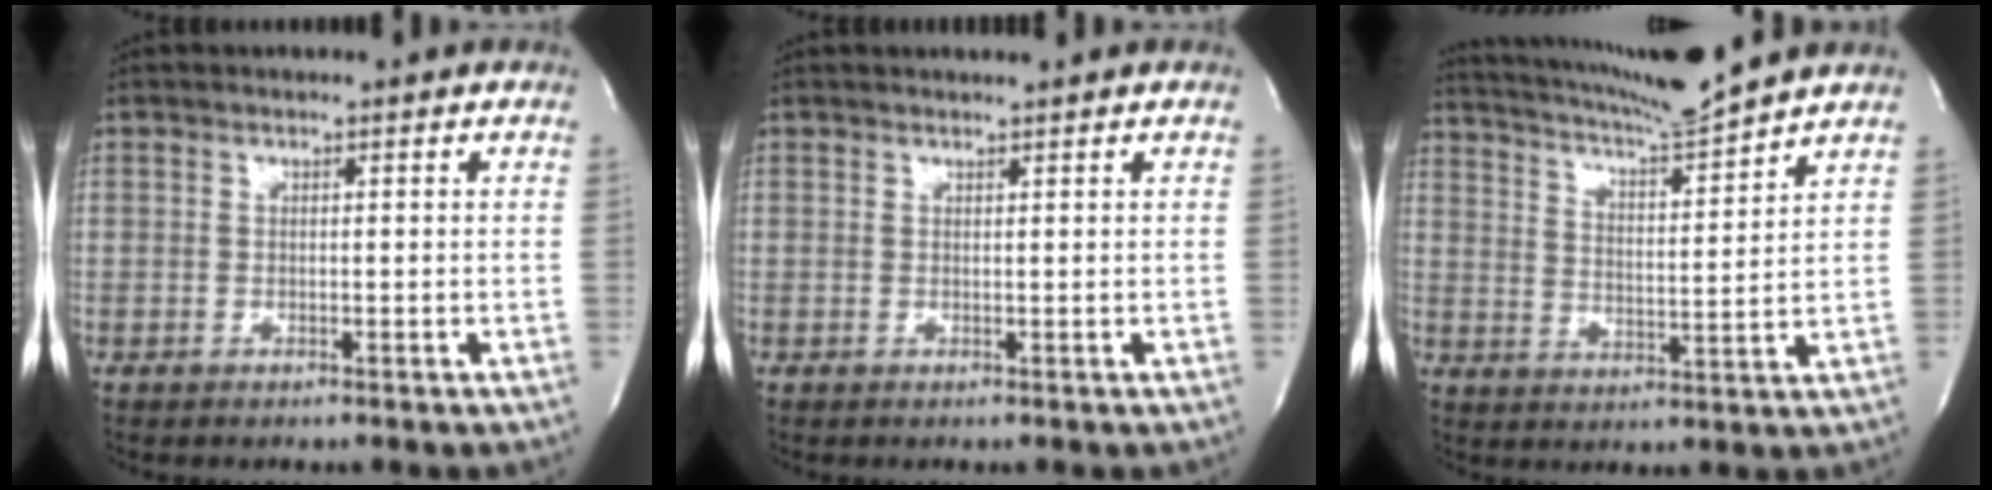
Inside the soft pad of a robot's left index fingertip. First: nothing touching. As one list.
[{"total": 1.0, "force": [0.8, -0.4, 0.3], "torque": [-0.005, -0.002, 0.017]}, {"total": 11.5, "force": [10.7, -2.0, 3.7], "torque": [-0.076, -0.023, 0.176]}]